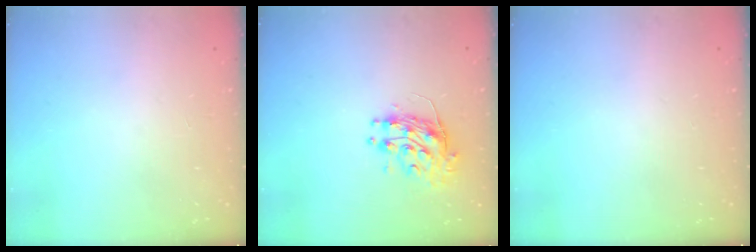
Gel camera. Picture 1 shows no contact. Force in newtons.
{"total": 10.9, "press": 10.8, "slide": 0.8}
{"total": 0.0}